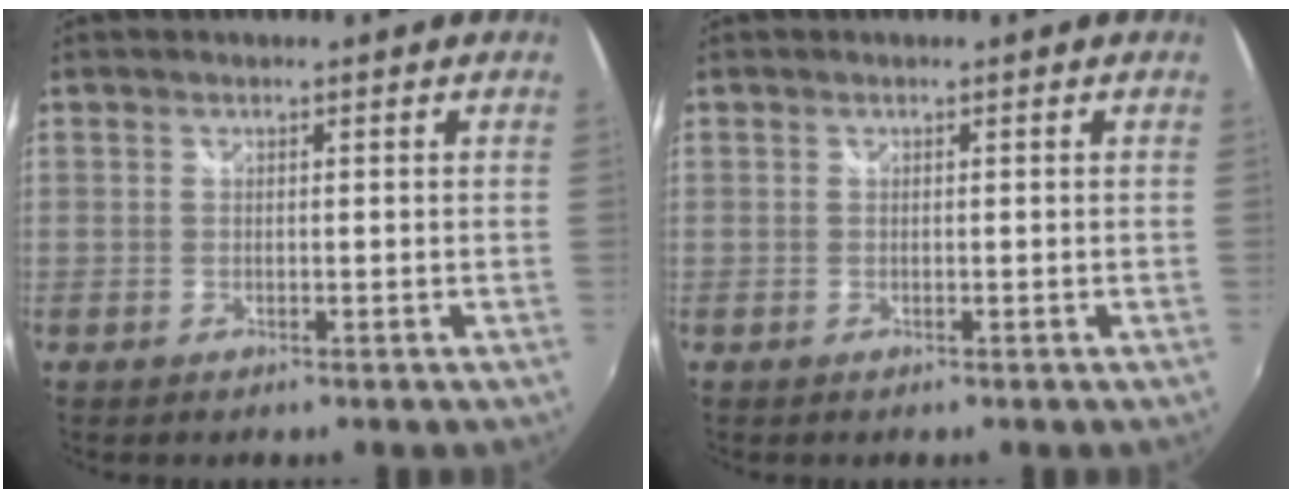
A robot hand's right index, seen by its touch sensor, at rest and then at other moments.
{"total": 0.0}